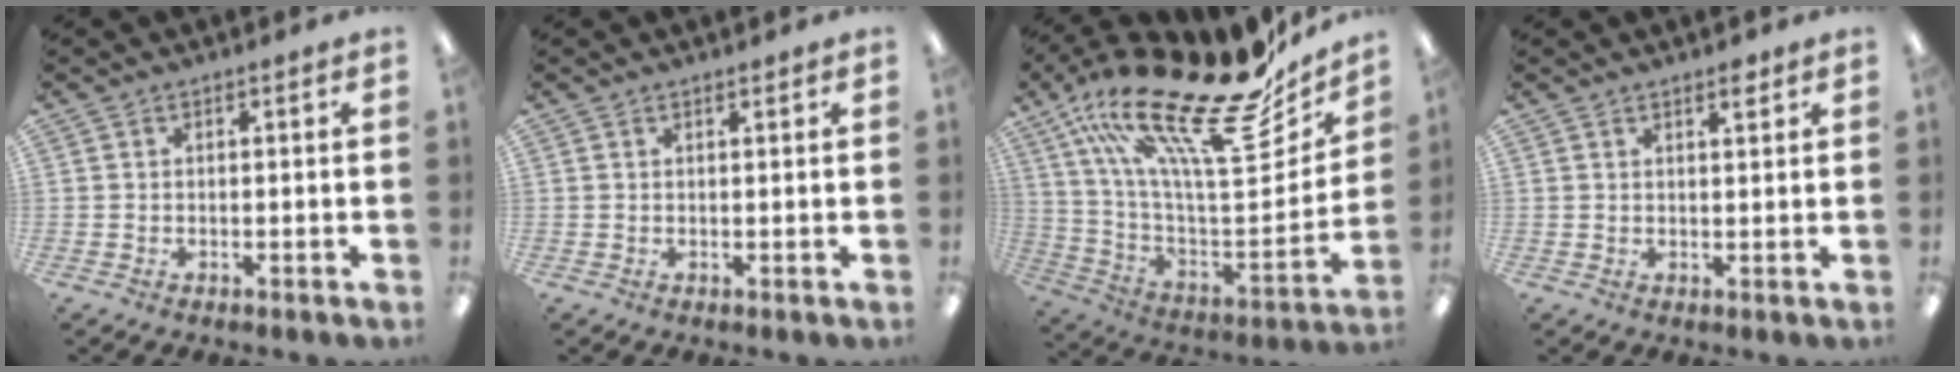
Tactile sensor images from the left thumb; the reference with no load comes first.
{"total": 0.7, "force": [0.6, 0.1, 0.2], "torque": [-0.005, 0.000, 0.012]}
{"total": 28.1, "force": [19.2, 8.6, 18.6], "torque": [-0.306, -0.144, 0.324]}
{"total": 2.5, "force": [2.0, 0.7, 1.2], "torque": [-0.011, -0.007, 0.033]}